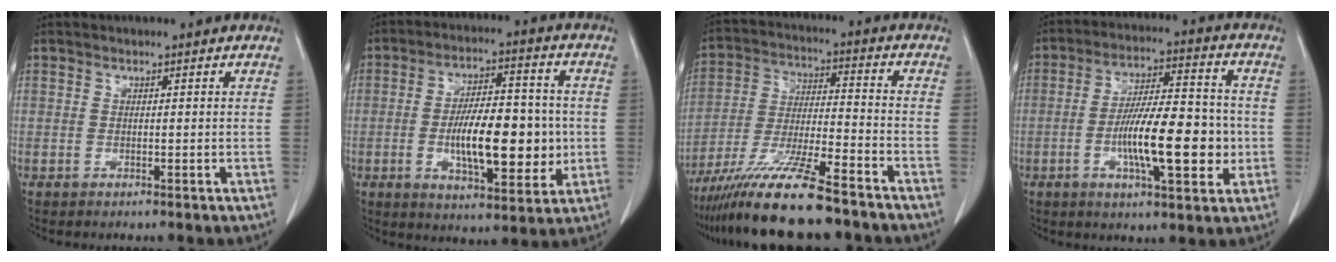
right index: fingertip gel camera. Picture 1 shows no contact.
{"total": 14.1, "force": [-1.6, 5.1, 13.1], "torque": [-0.217, 0.010, -0.021]}
{"total": 15.8, "force": [-12.6, 0.9, 9.6], "torque": [-0.192, -0.027, -0.220]}
{"total": 13.8, "force": [-2.7, 3.4, 13.1], "torque": [-0.222, 0.010, -0.044]}